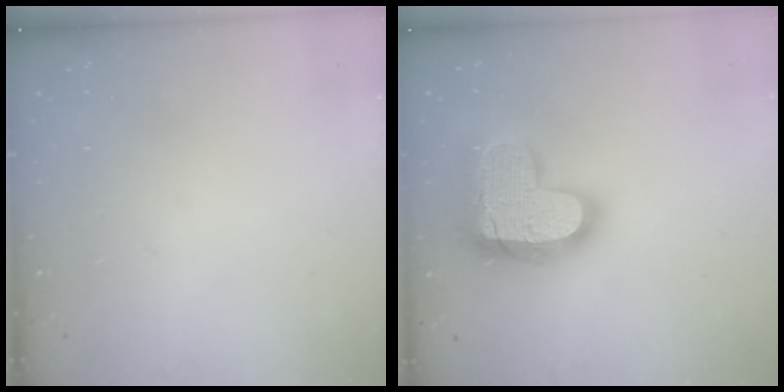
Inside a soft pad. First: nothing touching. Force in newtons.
{"total": 23.7, "press": 23.7, "slide": 1.6}